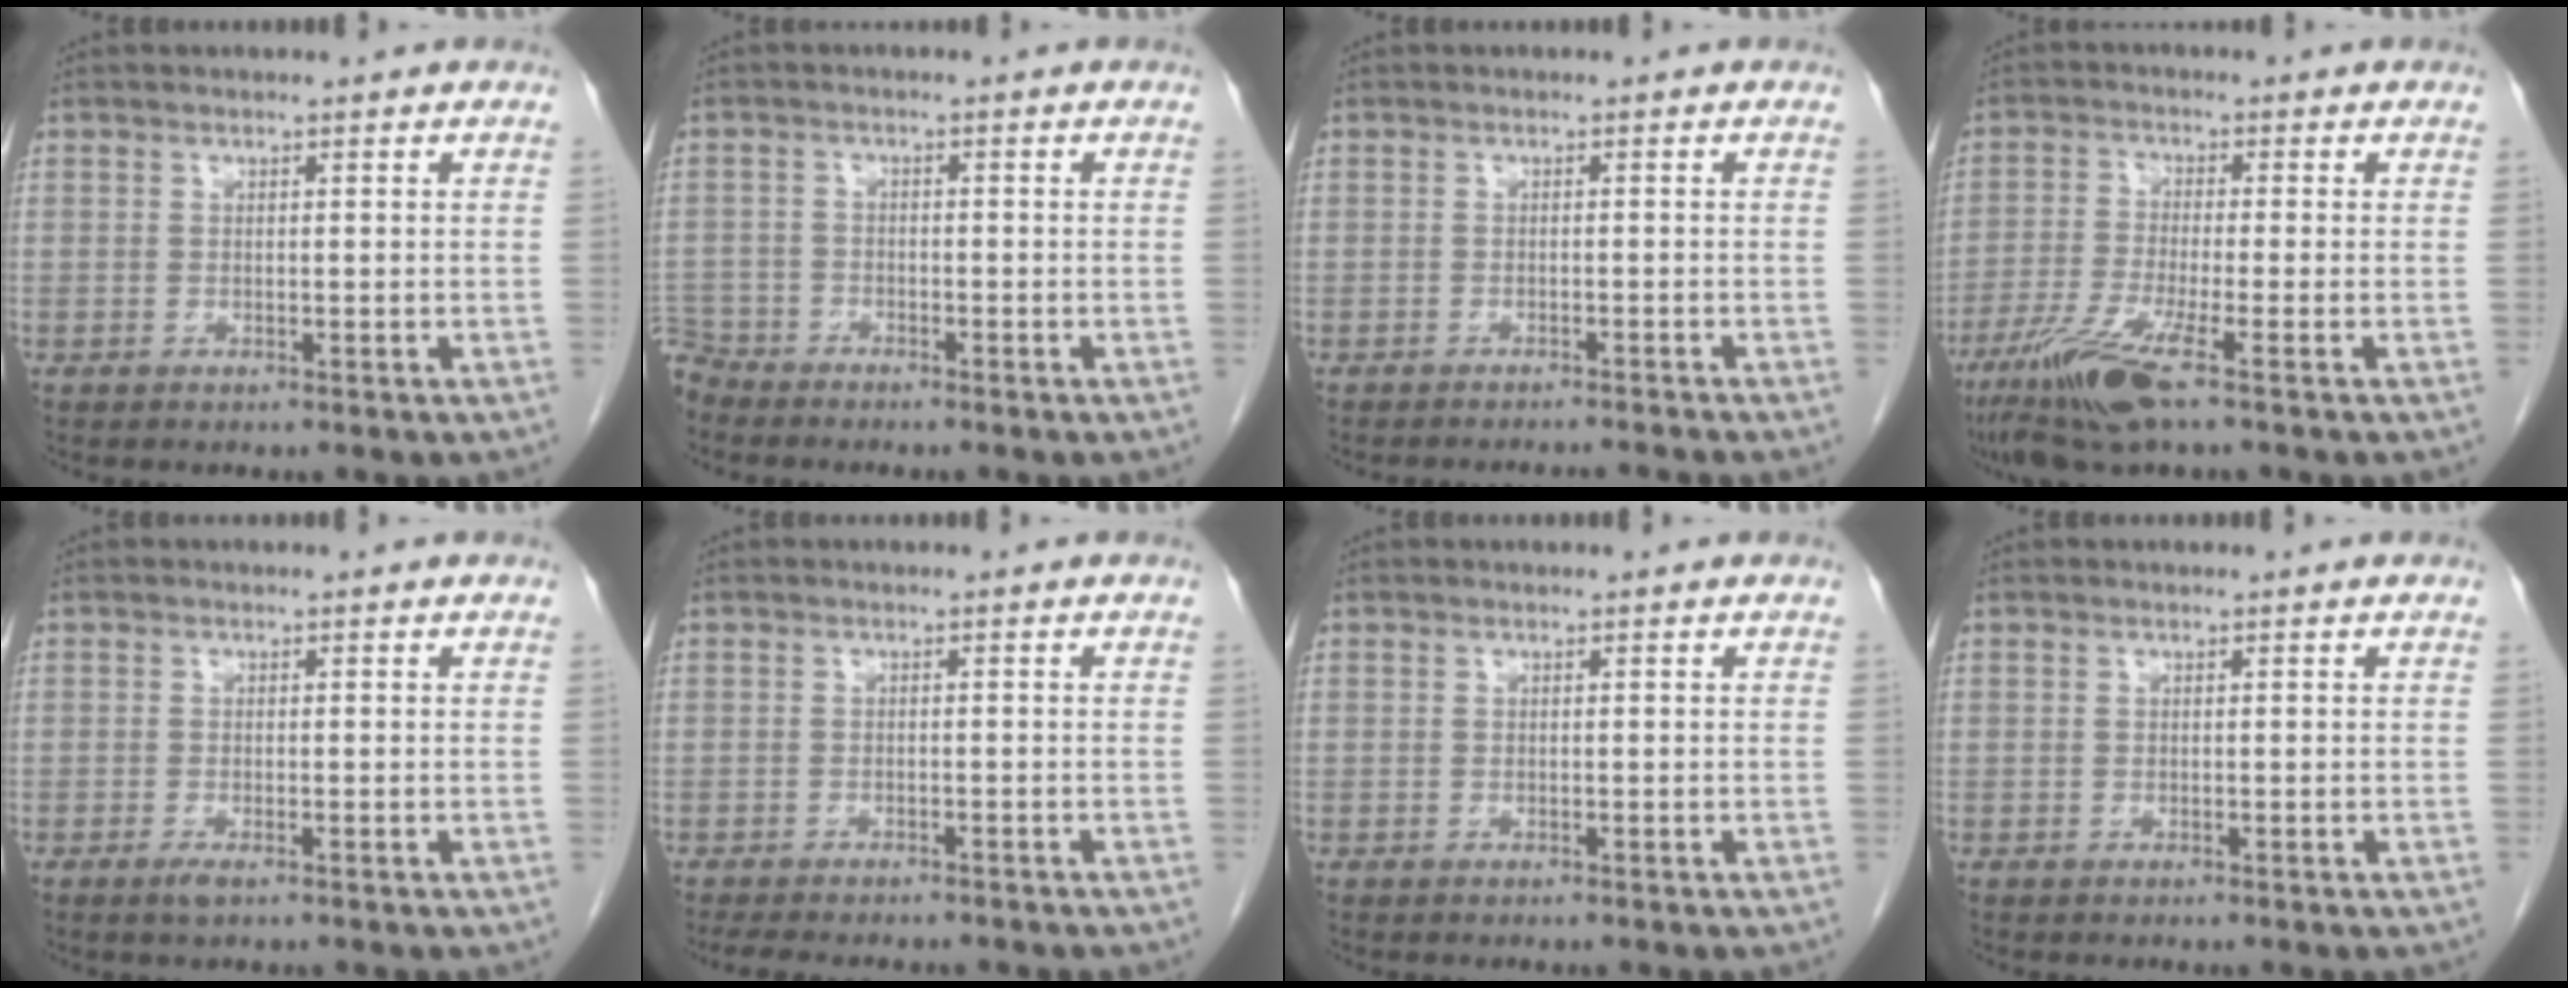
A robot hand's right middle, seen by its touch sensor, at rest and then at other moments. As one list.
[{"total": 4.3, "force": [-4.1, 1.1, -0.4], "torque": [0.010, -0.009, -0.082]}, {"total": 4.9, "force": [-4.7, -1.0, 1.0], "torque": [-0.007, -0.004, -0.060]}, {"total": 8.5, "force": [-4.9, 0.0, 6.9], "torque": [-0.143, -0.023, -0.096]}, {"total": 1.3, "force": [-0.9, 0.2, 1.0], "torque": [-0.022, -0.003, -0.015]}, {"total": 10.0, "force": [-8.6, 2.4, 4.5], "torque": [-0.062, -0.007, -0.109]}, {"total": 0.0}, {"total": 0.0}]